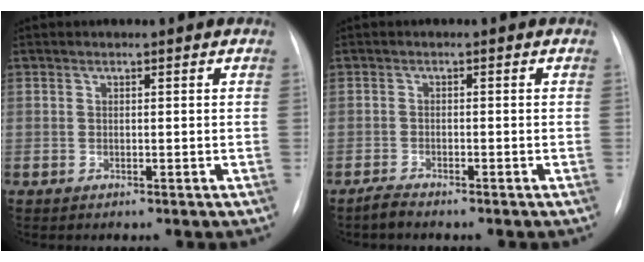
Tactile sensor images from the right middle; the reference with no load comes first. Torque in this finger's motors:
{"motor_torque": [0.63, -0.40, 0.02, 0.00]}